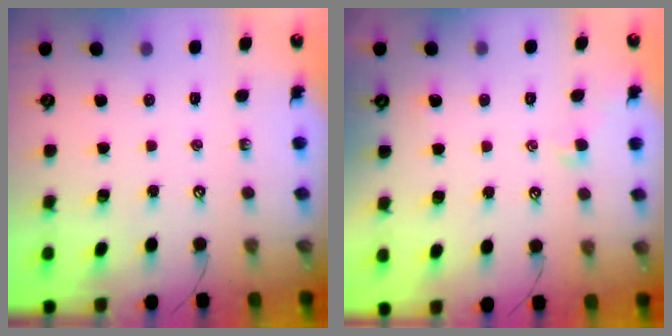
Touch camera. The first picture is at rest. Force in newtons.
{"total": 1.0, "press": 0.9, "slide": 0.6}